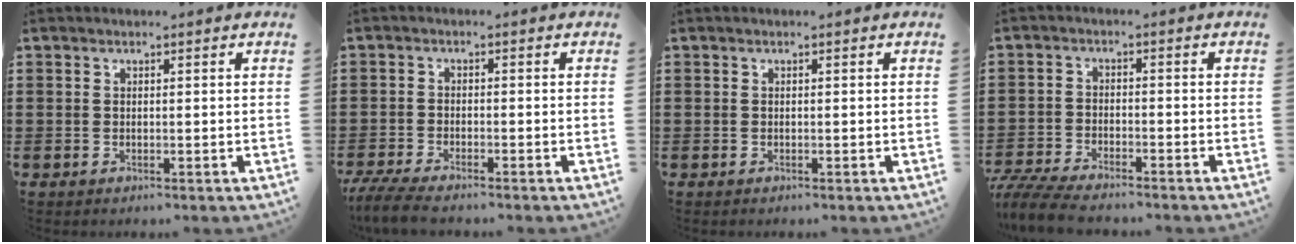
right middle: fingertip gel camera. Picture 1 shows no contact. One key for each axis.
{"total": 4.3, "fx": -3.9, "fy": 0.4, "fz": 1.7, "tx": -0.049, "ty": -0.011, "tz": -0.081}
{"total": 0.0}
{"total": 5.8, "fx": -5.5, "fy": 0.8, "fz": 1.6, "tx": -0.049, "ty": -0.003, "tz": -0.112}